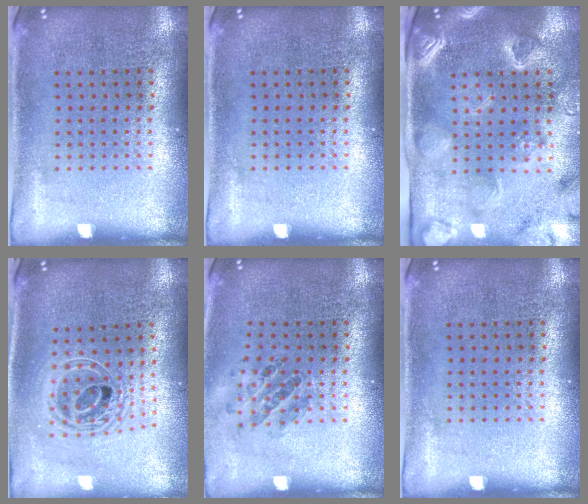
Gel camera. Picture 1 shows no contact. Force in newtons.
{"total": 0.0}
{"total": 3.6, "press": 3.1, "slide": 1.8}
{"total": 2.1, "press": 1.6, "slide": 1.3}
{"total": 0.8, "press": 0.8, "slide": 0.1}
{"total": 0.0}